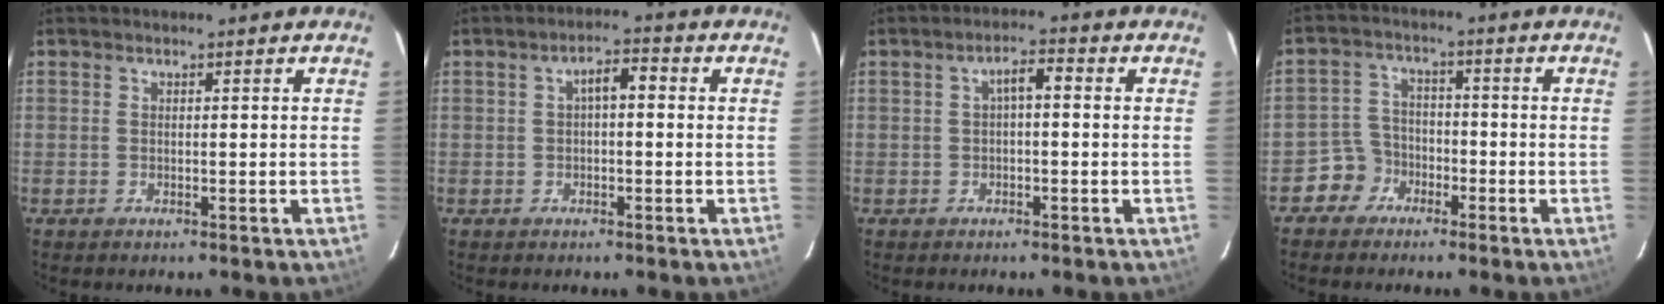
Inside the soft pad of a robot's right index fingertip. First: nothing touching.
{"total": 3.4, "force": [0.1, 1.6, 3.0], "torque": [-0.053, 0.016, 0.002]}
{"total": 2.9, "force": [-0.1, 1.1, 2.7], "torque": [-0.050, 0.013, -0.001]}
{"total": 5.1, "force": [-3.2, 4.0, -0.2], "torque": [-0.002, 0.024, -0.061]}